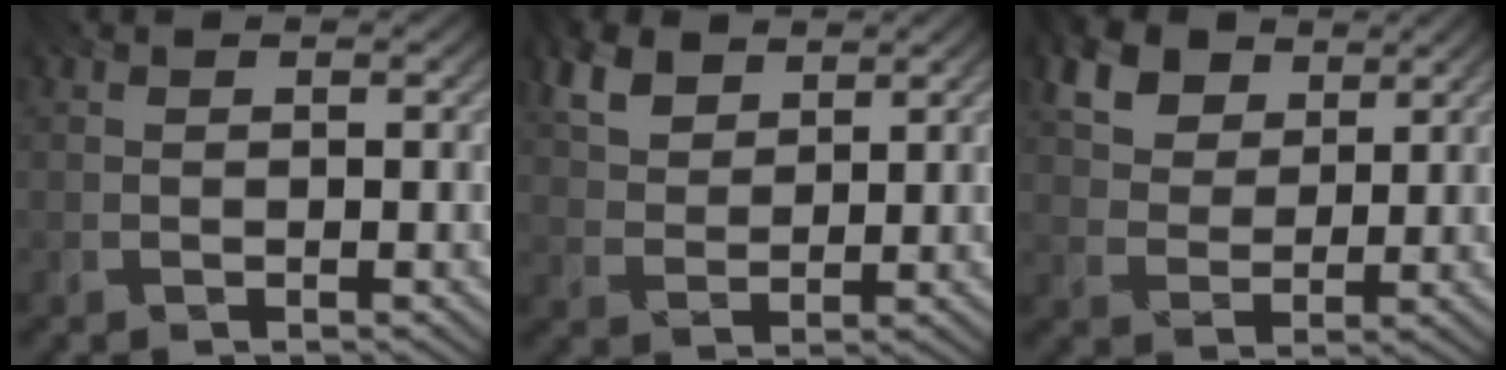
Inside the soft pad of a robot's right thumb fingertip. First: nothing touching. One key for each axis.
{"total": 5.8, "fx": 3.8, "fy": 3.1, "fz": 3.1, "tx": -0.082, "ty": 0.002, "tz": 0.077}
{"total": 8.5, "fx": 5.0, "fy": 5.2, "fz": 4.5, "tx": -0.132, "ty": -0.007, "tz": 0.088}